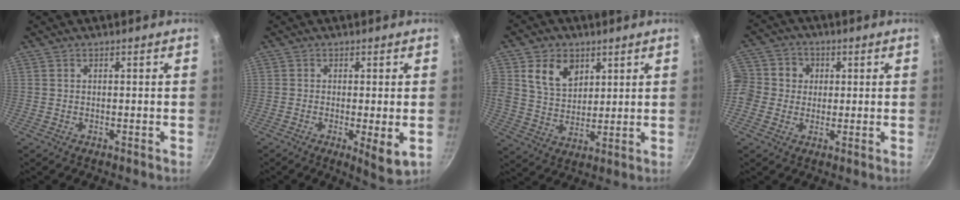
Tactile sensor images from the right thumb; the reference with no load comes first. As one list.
[{"total": 5.5, "force": [-1.1, 1.2, 5.2], "torque": [-0.083, -0.014, -0.013]}, {"total": 10.0, "force": [4.1, 7.2, 5.6], "torque": [-0.079, -0.021, 0.075]}, {"total": 11.6, "force": [1.1, 10.8, 4.2], "torque": [-0.085, 0.025, 0.002]}]